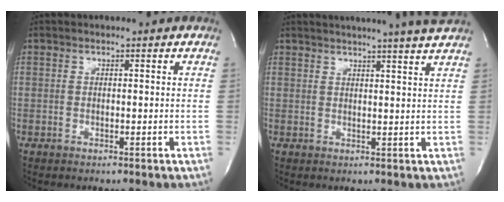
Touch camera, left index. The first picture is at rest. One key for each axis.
{"total": 10.4, "fx": 9.3, "fy": -1.5, "fz": 4.3, "tx": -0.065, "ty": -0.010, "tz": 0.103}